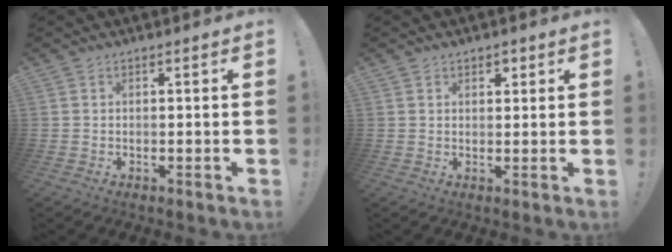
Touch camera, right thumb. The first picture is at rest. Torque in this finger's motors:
{"motor_torque": [0.27, 0.41, -0.04, 0.00, 0.02]}